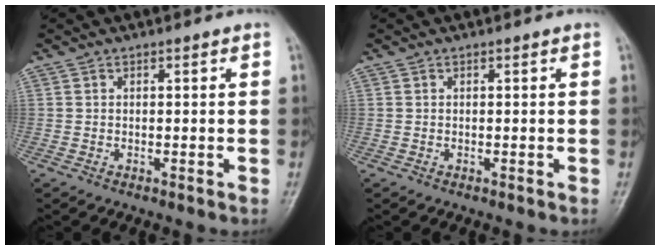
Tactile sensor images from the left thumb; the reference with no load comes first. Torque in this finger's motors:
{"motor_torque": [0.00, 0.00, 0.00, 0.00, 0.00]}